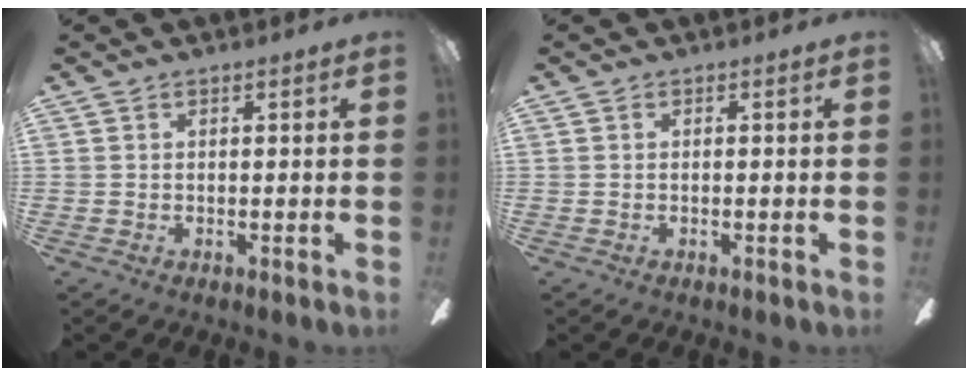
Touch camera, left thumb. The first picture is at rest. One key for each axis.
{"total": 0.0}